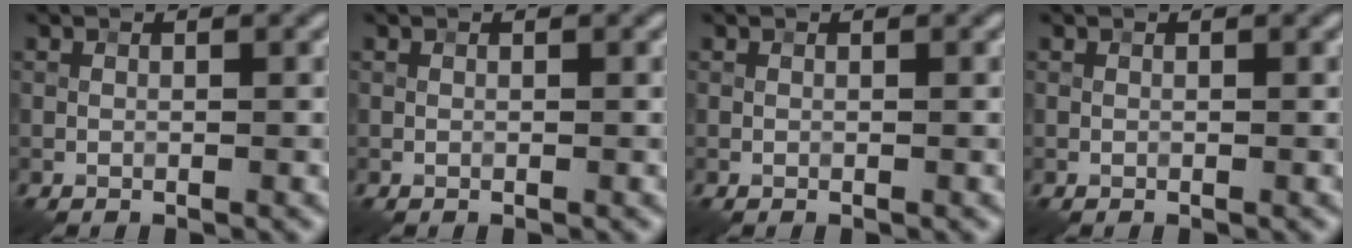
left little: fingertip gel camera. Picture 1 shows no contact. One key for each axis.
{"total": 0.0}
{"total": 0.0}
{"total": 0.0}